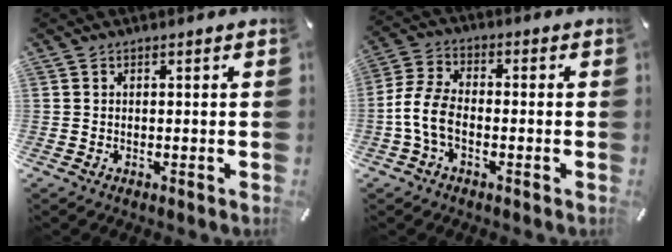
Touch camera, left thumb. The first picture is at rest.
{"total": 8.0, "force": [-2.8, 4.5, 6.0], "torque": [-0.135, 0.002, -0.052]}